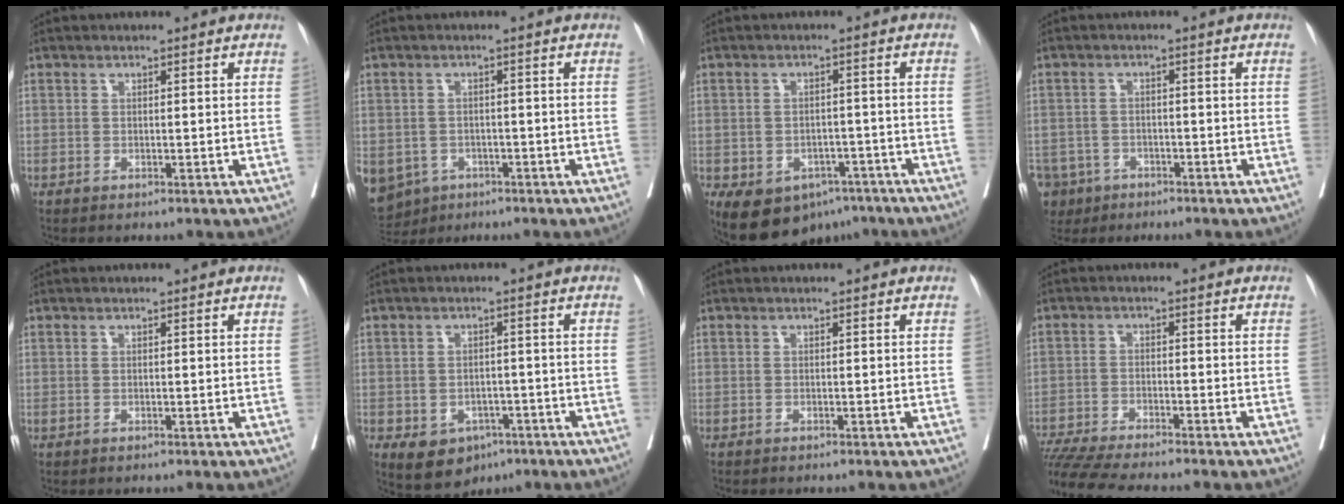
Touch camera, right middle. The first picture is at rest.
{"total": 12.5, "force": [-6.6, 9.8, 4.3], "torque": [-0.133, -0.010, -0.085]}
{"total": 12.8, "force": [-7.7, 8.2, 6.0], "torque": [-0.119, 0.008, -0.104]}
{"total": 9.8, "force": [-5.7, 7.5, 2.5], "torque": [-0.082, -0.007, -0.090]}
{"total": 0.0}
{"total": 7.7, "force": [-3.9, 5.6, 3.5], "torque": [-0.058, 0.007, -0.048]}
{"total": 0.0}
{"total": 11.8, "force": [-10.6, -0.4, 5.2], "torque": [-0.080, -0.017, -0.176]}